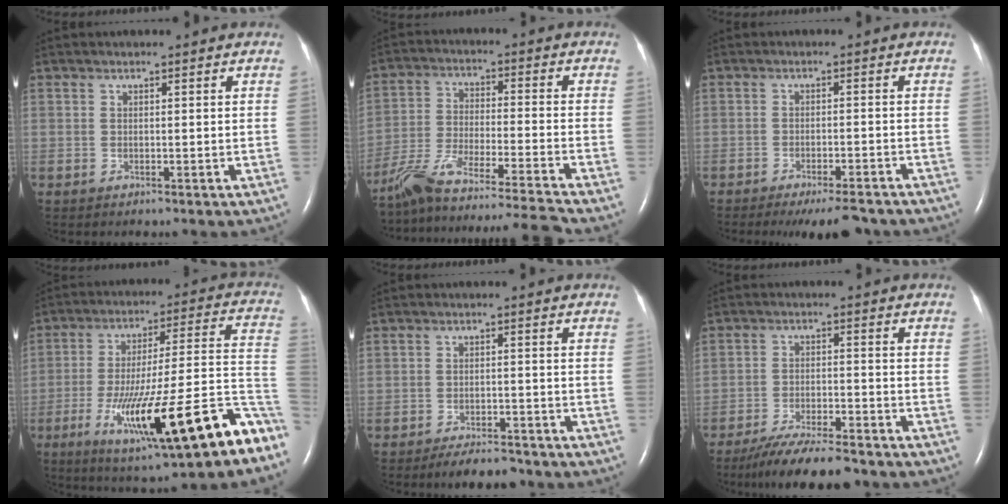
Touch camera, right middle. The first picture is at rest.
{"total": 19.6, "force": [-17.5, -2.3, 8.5], "torque": [-0.164, -0.035, -0.293]}
{"total": 8.5, "force": [-7.5, 1.4, 3.8], "torque": [-0.041, -0.013, -0.100]}
{"total": 24.5, "force": [-12.8, 3.7, 20.5], "torque": [-0.241, -0.003, -0.195]}
{"total": 4.8, "force": [-4.3, 1.3, 1.8], "torque": [-0.028, -0.007, -0.068]}
{"total": 10.4, "force": [-9.0, 1.1, 5.1], "torque": [-0.081, -0.025, -0.147]}